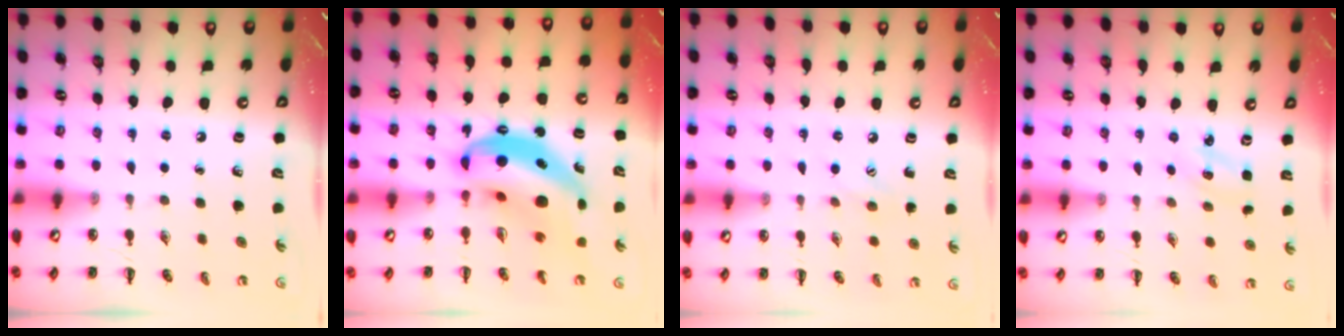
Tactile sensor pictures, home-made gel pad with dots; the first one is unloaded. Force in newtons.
{"total": 11.6, "press": 11.3, "slide": 2.8}
{"total": 6.1, "press": 6.0, "slide": 1.3}
{"total": 2.2, "press": 2.1, "slide": 0.6}